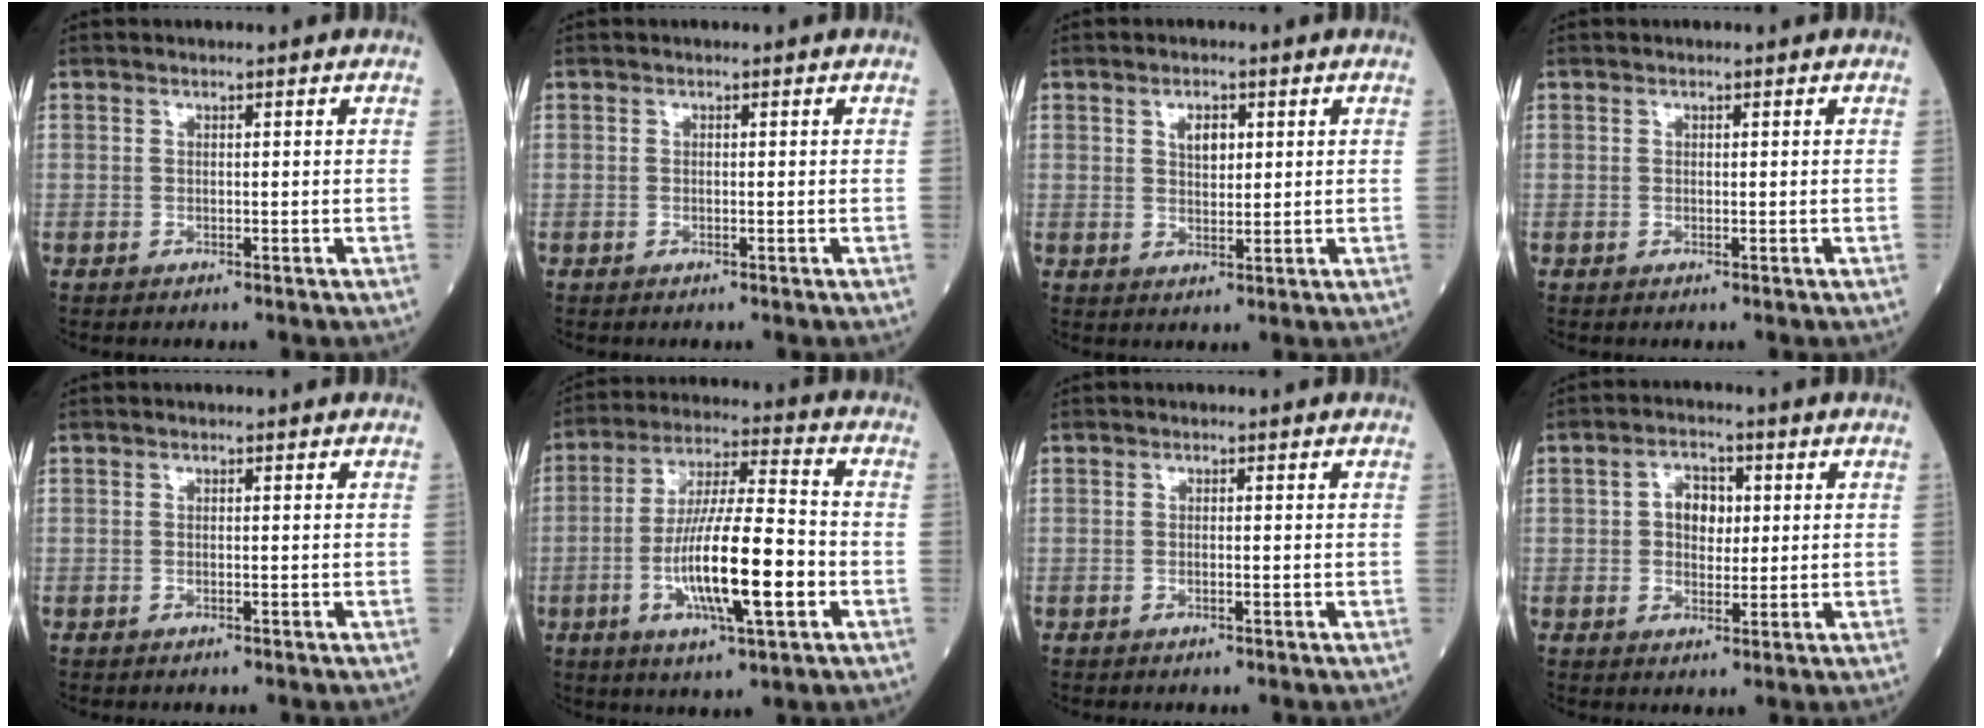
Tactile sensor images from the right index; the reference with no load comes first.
{"total": 0.0}
{"total": 3.8, "force": [1.3, 2.2, 2.8], "torque": [-0.058, 0.004, 0.027]}
{"total": 0.0}
{"total": 0.0}
{"total": 16.2, "force": [-4.2, 2.7, 15.4], "torque": [-0.292, -0.004, -0.071]}
{"total": 0.9, "force": [-0.2, 0.4, 0.8], "torque": [-0.026, -0.001, -0.003]}
{"total": 5.8, "force": [1.0, 3.9, 4.2], "torque": [-0.085, 0.019, 0.021]}